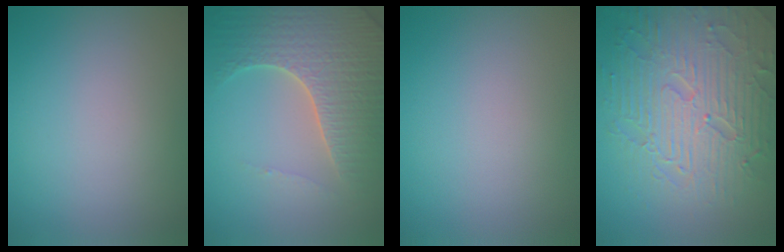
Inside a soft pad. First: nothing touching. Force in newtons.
{"total": 6.7, "press": 6.4, "slide": 1.6}
{"total": 0.0}
{"total": 9.0, "press": 6.4, "slide": 6.4}